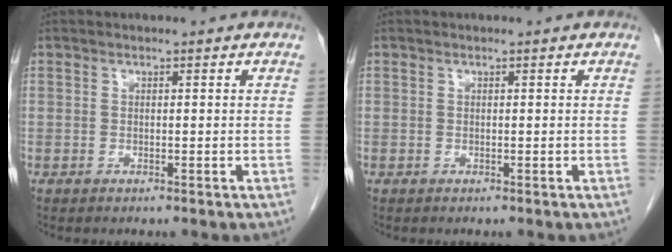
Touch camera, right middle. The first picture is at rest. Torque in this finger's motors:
{"motor_torque": [0.00, 0.00, 0.00, 0.00]}